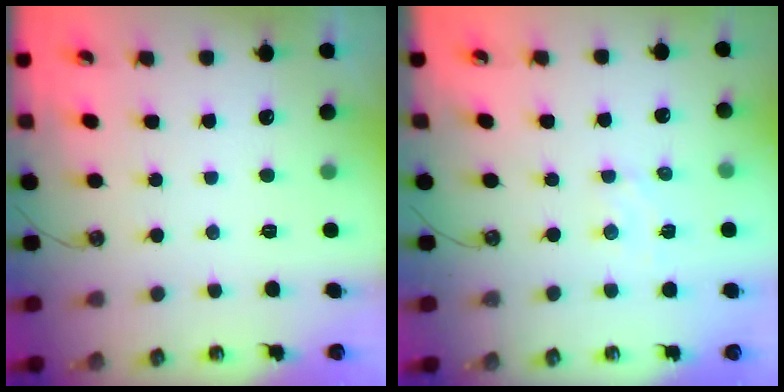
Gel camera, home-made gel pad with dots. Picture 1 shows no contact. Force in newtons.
{"total": 4.2, "press": 4.2, "slide": 0.7}